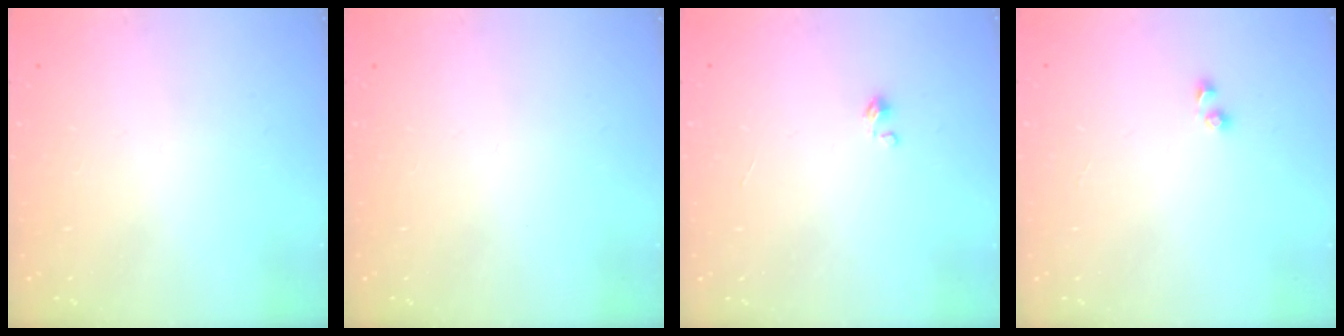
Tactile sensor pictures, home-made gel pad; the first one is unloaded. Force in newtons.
{"total": 0.0}
{"total": 0.0}
{"total": 2.5, "press": 2.2, "slide": 1.3}